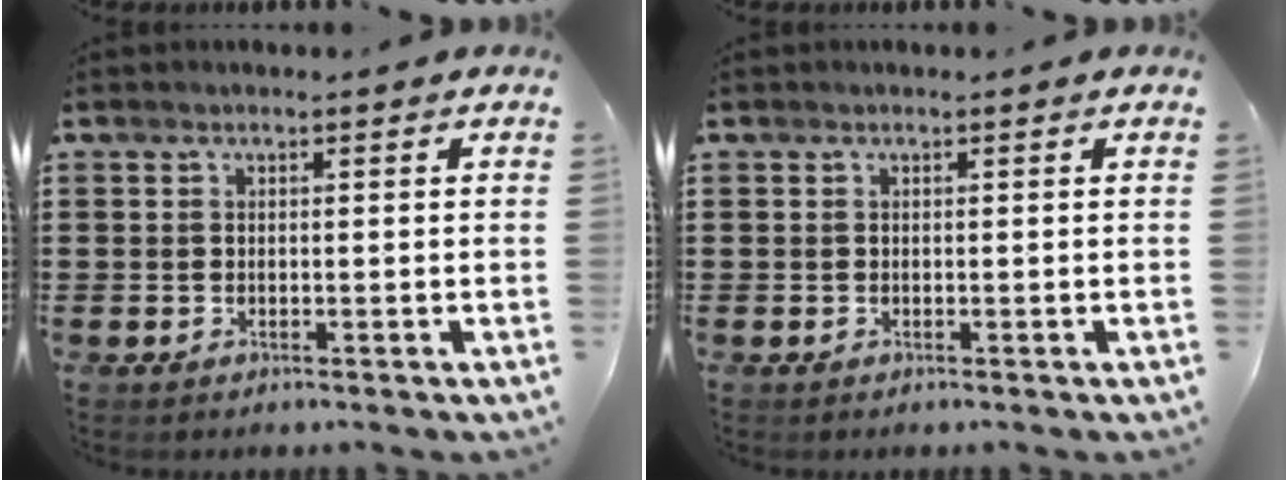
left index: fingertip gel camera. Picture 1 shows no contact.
{"total": 0.0}